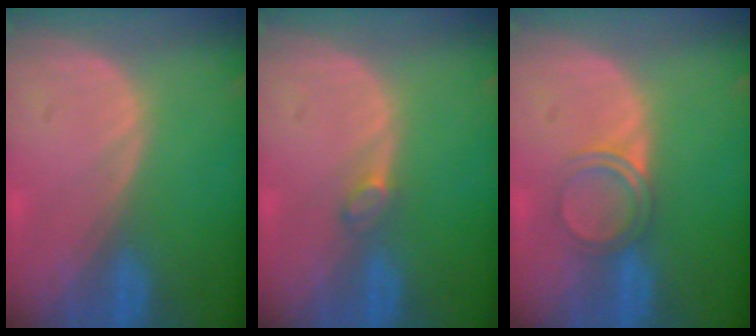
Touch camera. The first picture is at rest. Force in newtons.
{"total": 1.4, "press": 1.4, "slide": 0.2}
{"total": 3.6, "press": 3.3, "slide": 1.2}